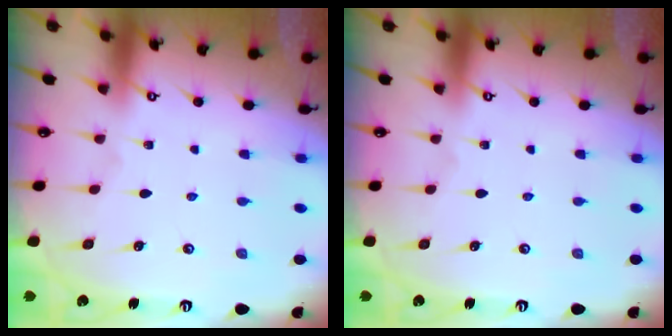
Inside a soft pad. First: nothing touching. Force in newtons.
{"total": 0.0}